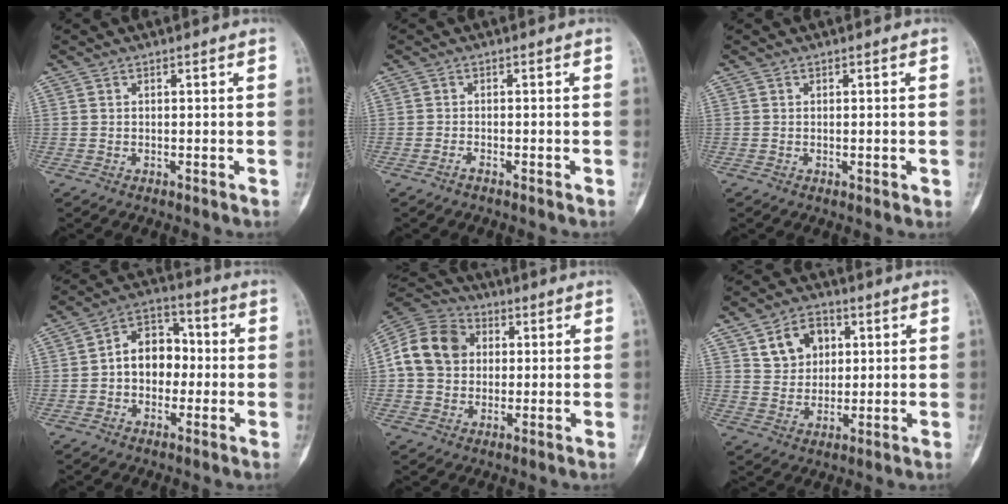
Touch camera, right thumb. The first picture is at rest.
{"total": 0.8, "force": [-0.8, 0.0, 0.3], "torque": [-0.015, 0.004, -0.017]}
{"total": 1.2, "force": [-0.3, 0.3, 1.1], "torque": [-0.013, -0.003, -0.003]}
{"total": 10.0, "force": [-0.4, 7.5, 6.7], "torque": [-0.067, 0.033, -0.020]}
{"total": 13.5, "force": [1.7, 11.2, 7.2], "torque": [-0.124, 0.020, 0.022]}
{"total": 8.4, "force": [3.2, 6.5, 4.2], "torque": [-0.034, -0.010, 0.056]}